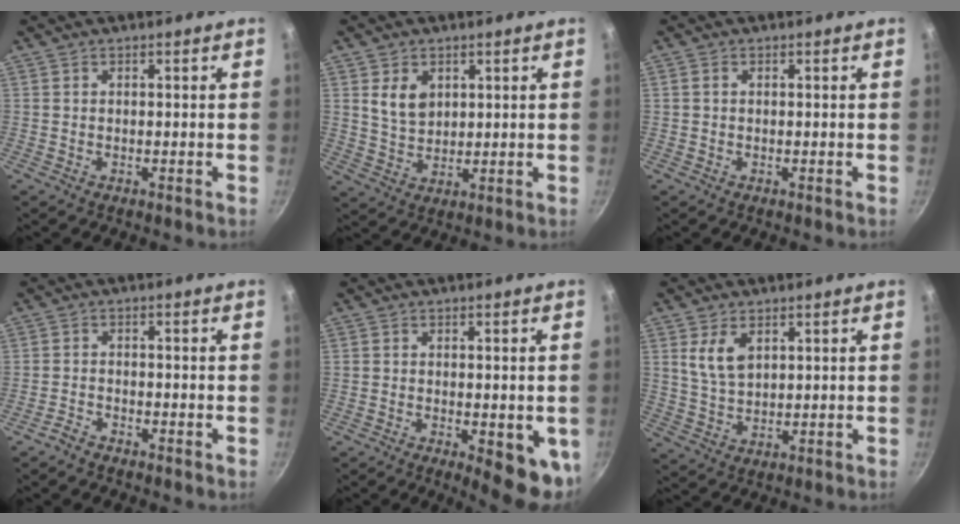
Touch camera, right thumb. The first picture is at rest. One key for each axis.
{"total": 5.9, "fx": 2.1, "fy": 4.2, "fz": 3.6, "tx": -0.050, "ty": -0.014, "tz": 0.045}
{"total": 0.7, "fx": 0.1, "fy": 0.5, "fz": 0.4, "tx": -0.007, "ty": 0.004, "tz": 0.002}
{"total": 1.9, "fx": -1.8, "fy": 0.4, "fz": 0.5, "tx": -0.018, "ty": 0.019, "tz": -0.037}
{"total": 9.9, "fx": -2.6, "fy": 3.5, "fz": 8.8, "tx": -0.090, "ty": -0.005, "tz": -0.026}
{"total": 6.2, "fx": 2.6, "fy": 3.5, "fz": 4.4, "tx": -0.076, "ty": -0.015, "tz": 0.055}